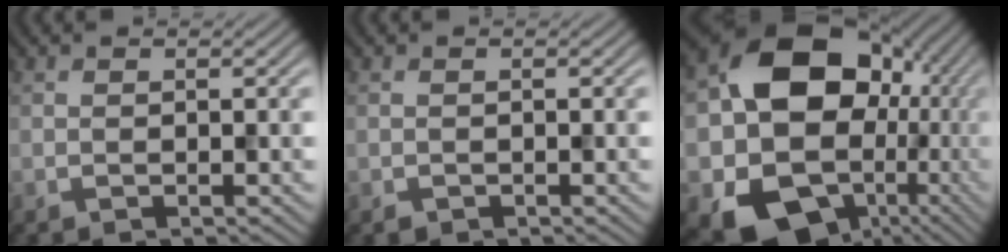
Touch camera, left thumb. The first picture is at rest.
{"total": 0.6, "force": [-0.4, 0.4, 0.0], "torque": [-0.003, -0.003, -0.009]}
{"total": 19.2, "force": [0.3, 16.1, 10.3], "torque": [-0.194, -0.040, 0.027]}